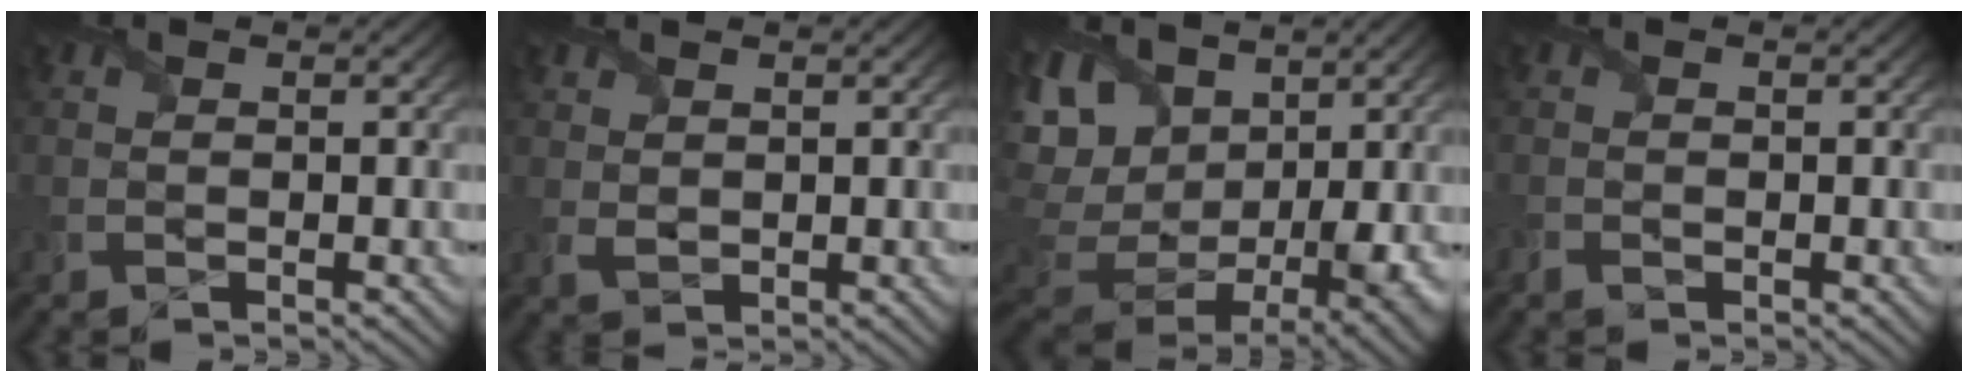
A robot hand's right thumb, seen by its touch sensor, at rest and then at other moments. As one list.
[{"total": 1.5, "force": [1.1, 1.0, 0.5], "torque": [-0.019, 0.003, 0.022]}, {"total": 14.7, "force": [6.4, 9.0, 9.7], "torque": [-0.244, 0.008, 0.136]}, {"total": 0.6, "force": [-0.5, 0.5, 0.1], "torque": [-0.006, -0.002, -0.013]}]